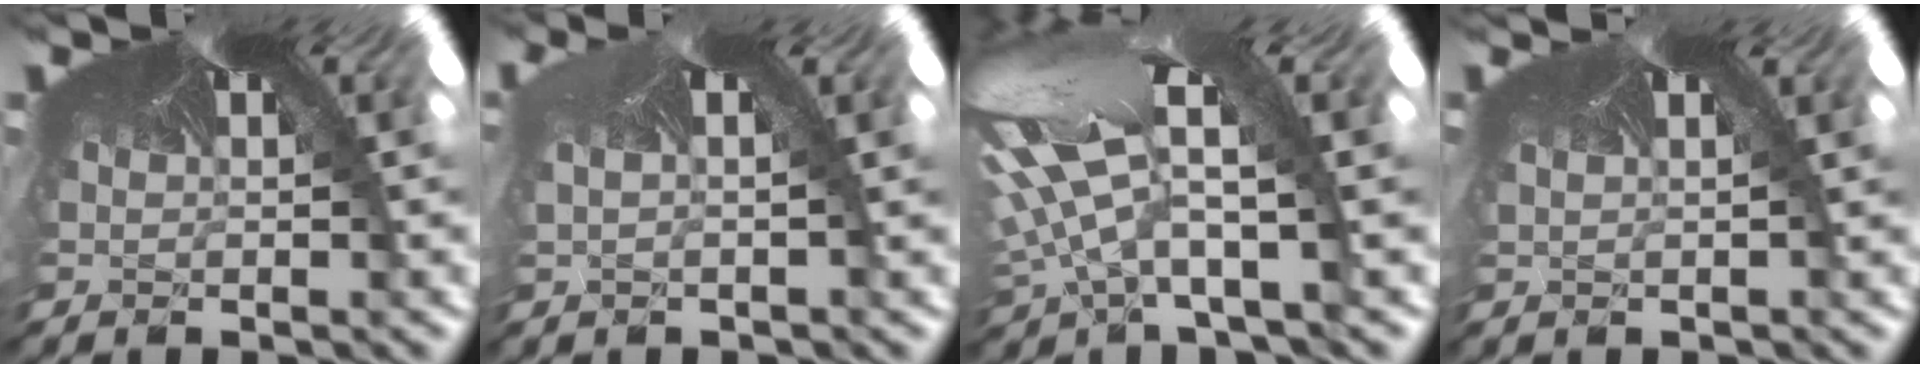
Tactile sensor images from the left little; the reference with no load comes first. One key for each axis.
{"total": 0.8, "fx": -0.8, "fy": -0.2, "fz": 0.1, "tx": -0.020, "ty": 0.012, "tz": -0.006}
{"total": 5.4, "fx": -4.3, "fy": -2.5, "fz": 2.2, "tx": -0.123, "ty": -0.058, "tz": -0.041}
{"total": 0.8, "fx": -0.1, "fy": -0.4, "fz": -0.7, "tx": 0.000, "ty": 0.008, "tz": -0.010}